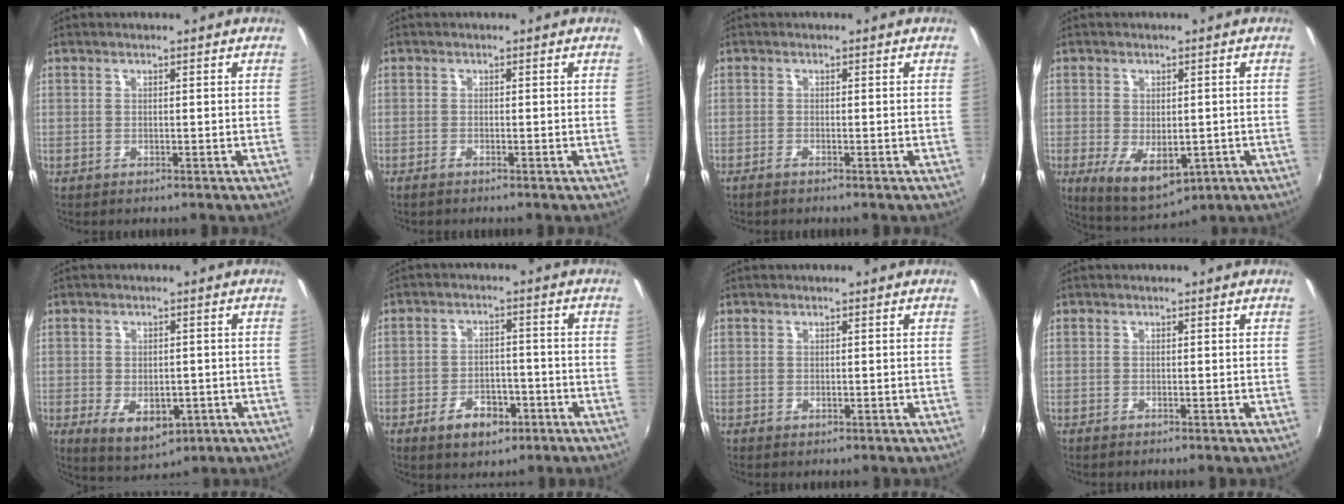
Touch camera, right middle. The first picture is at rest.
{"total": 0.9, "force": [-0.7, 0.0, 0.6], "torque": [-0.012, -0.003, -0.016]}
{"total": 1.2, "force": [-1.0, 0.0, 0.7], "torque": [-0.018, -0.002, -0.021]}
{"total": 9.4, "force": [-2.8, 5.4, 7.2], "torque": [-0.126, -0.025, -0.027]}
{"total": 7.8, "force": [-2.6, 4.7, 5.7], "torque": [-0.104, -0.017, -0.028]}
{"total": 7.4, "force": [-4.1, 4.3, 4.4], "torque": [-0.094, 0.006, -0.054]}
{"total": 0.0}
{"total": 0.0}